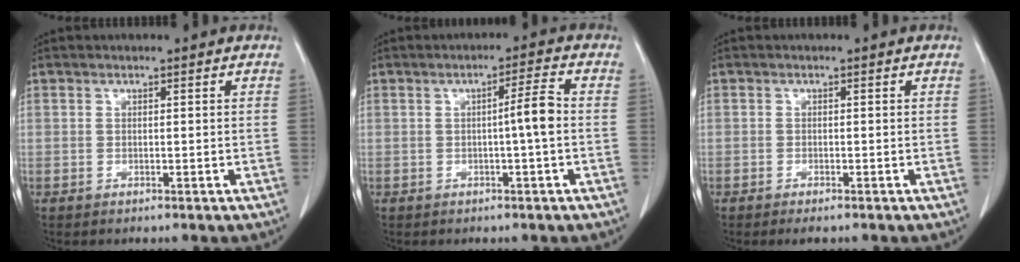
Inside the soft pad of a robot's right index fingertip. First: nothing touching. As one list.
[{"total": 3.7, "force": [-0.5, -0.4, 3.7], "torque": [-0.056, 0.004, -0.008]}, {"total": 1.6, "force": [-1.2, 0.3, 0.9], "torque": [-0.014, -0.004, -0.015]}]